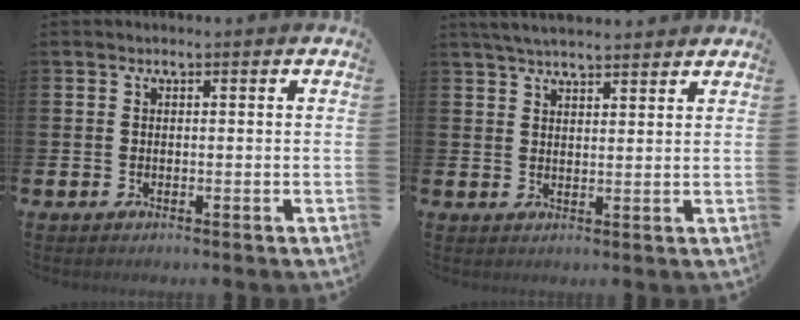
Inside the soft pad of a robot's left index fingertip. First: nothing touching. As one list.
[{"total": 3.8, "force": [3.7, 0.5, 0.9], "torque": [-0.026, -0.010, 0.068]}]